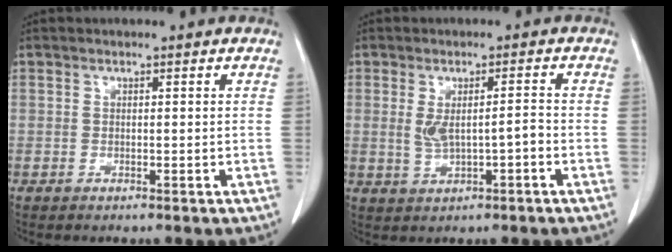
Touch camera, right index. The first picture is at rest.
{"total": 4.4, "force": [-0.5, 1.2, 4.2], "torque": [-0.075, 0.008, 0.003]}